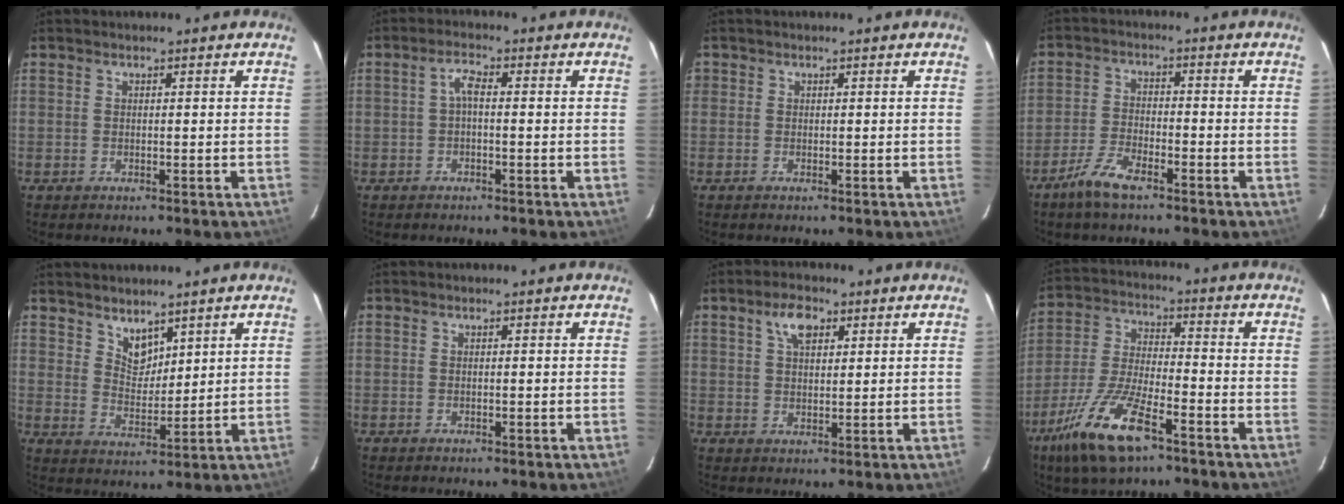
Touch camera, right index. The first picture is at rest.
{"total": 2.2, "force": [-0.3, 0.7, 2.1], "torque": [-0.044, 0.009, -0.005]}
{"total": 0.5, "force": [0.0, 0.5, -0.1], "torque": [0.000, -0.001, -0.003]}
{"total": 6.3, "force": [-4.7, 1.8, 3.8], "torque": [-0.095, -0.002, -0.092]}
{"total": 5.1, "force": [4.1, 2.7, 1.6], "torque": [-0.018, 0.000, 0.080]}
{"total": 0.0}
{"total": 4.8, "force": [2.4, 2.5, 3.3], "torque": [-0.060, 0.012, 0.044]}
{"total": 14.7, "force": [-9.0, 4.3, 10.8], "torque": [-0.237, -0.025, -0.174]}